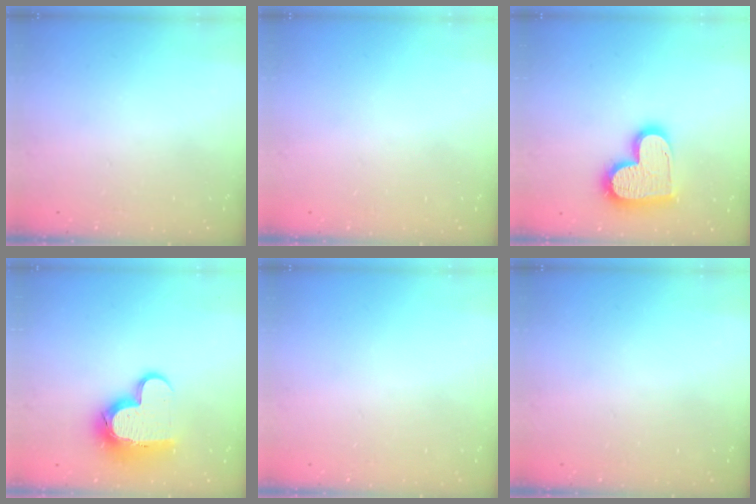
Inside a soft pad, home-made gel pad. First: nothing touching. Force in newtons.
{"total": 0.0}
{"total": 17.4, "press": 17.3, "slide": 1.3}
{"total": 14.0, "press": 14.0, "slide": 1.0}
{"total": 0.0}
{"total": 0.0}